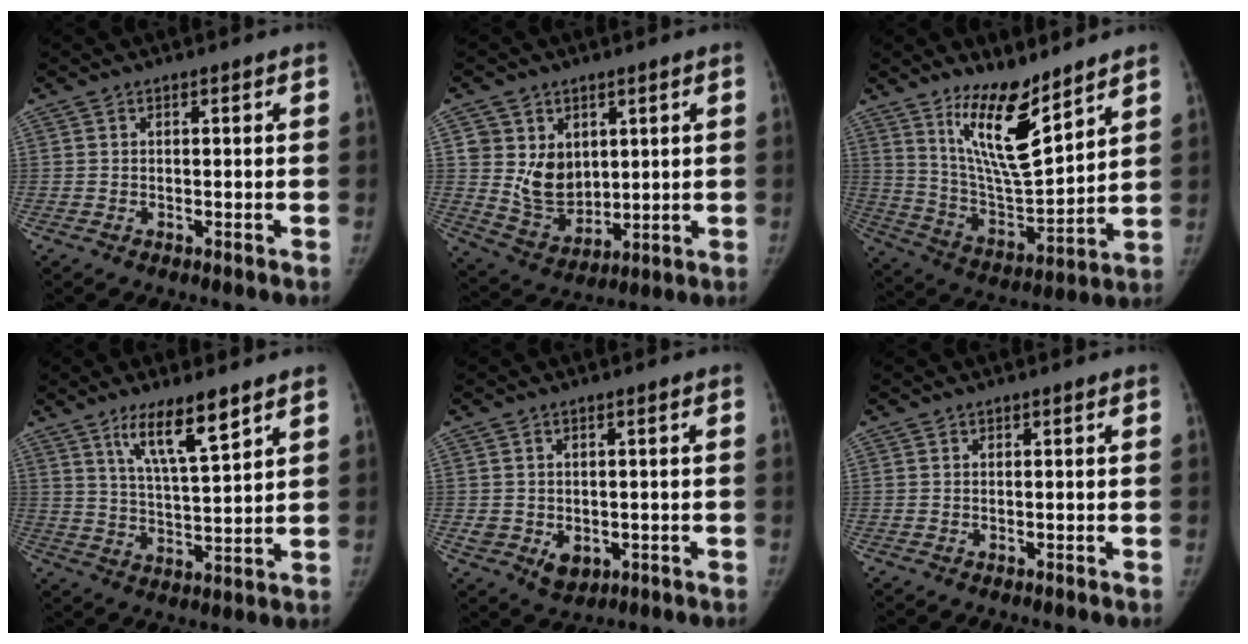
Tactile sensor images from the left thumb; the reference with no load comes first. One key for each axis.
{"total": 10.0, "fx": 2.7, "fy": 7.9, "fz": 5.4, "tx": -0.054, "ty": -0.027, "tz": 0.068}
{"total": 15.4, "fx": 10.4, "fy": 4.2, "fz": 10.7, "tx": -0.158, "ty": -0.084, "tz": 0.200}
{"total": 10.2, "fx": 6.5, "fy": 1.7, "fz": 7.6, "tx": -0.128, "ty": -0.039, "tz": 0.122}
{"total": 5.5, "fx": -1.2, "fy": 4.3, "fz": 3.1, "tx": -0.036, "ty": 0.000, "tz": -0.004}
{"total": 0.0}